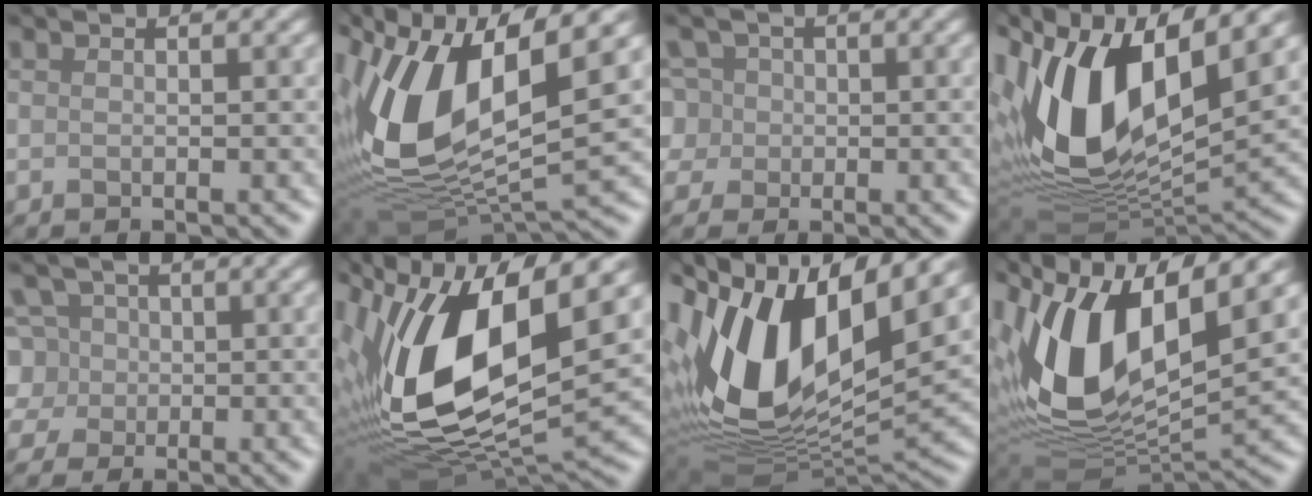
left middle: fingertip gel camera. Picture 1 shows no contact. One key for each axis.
{"total": 13.9, "fx": 3.0, "fy": 6.8, "fz": 11.8, "tx": -0.249, "ty": 0.001, "tz": 0.056}
{"total": 5.4, "fx": -0.2, "fy": 5.2, "fz": 1.2, "tx": -0.024, "ty": 0.035, "tz": -0.034}
{"total": 14.5, "fx": 3.4, "fy": 7.7, "fz": 11.8, "tx": -0.248, "ty": 0.001, "tz": 0.058}
{"total": 6.7, "fx": -1.2, "fy": 6.3, "fz": 1.7, "tx": -0.046, "ty": 0.030, "tz": -0.045}
{"total": 16.9, "fx": 3.2, "fy": 8.0, "fz": 14.5, "tx": -0.306, "ty": 0.008, "tz": 0.061}
{"total": 16.1, "fx": 3.5, "fy": 8.4, "fz": 13.2, "tx": -0.286, "ty": 0.011, "tz": 0.060}
{"total": 12.9, "fx": 3.0, "fy": 6.9, "fz": 10.5, "tx": -0.217, "ty": 0.004, "tz": 0.054}